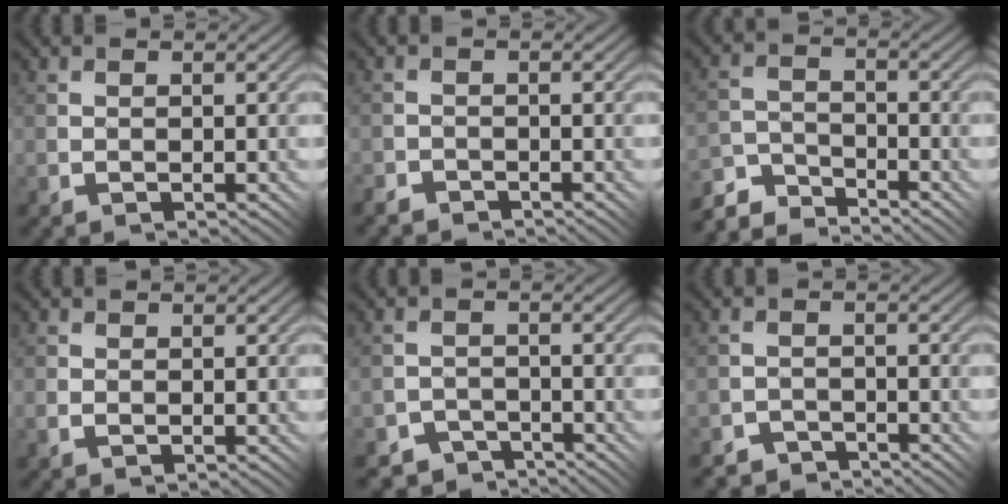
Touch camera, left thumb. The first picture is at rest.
{"total": 2.3, "force": [-2.1, 0.7, 0.0], "torque": [0.002, 0.011, -0.043]}
{"total": 5.5, "force": [-5.2, 1.4, 1.1], "torque": [-0.024, 0.005, -0.110]}
{"total": 1.2, "force": [0.0, 1.0, 0.6], "torque": [-0.008, 0.001, 0.002]}
{"total": 3.2, "force": [-2.9, 1.3, -0.1], "torque": [0.009, 0.003, -0.052]}
{"total": 2.8, "force": [-2.7, 0.8, -0.4], "torque": [0.018, 0.012, -0.050]}